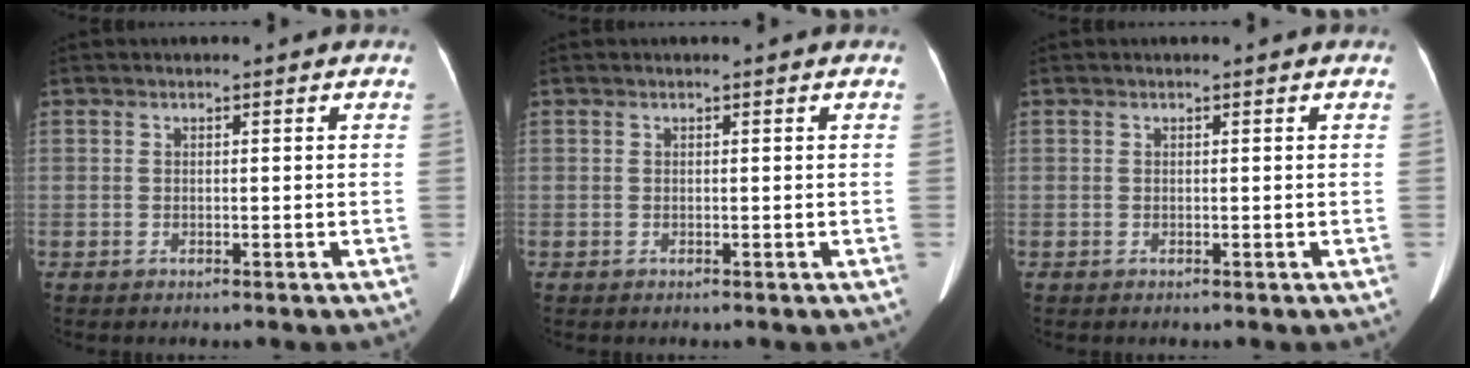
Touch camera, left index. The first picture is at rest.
{"total": 0.0}
{"total": 0.0}